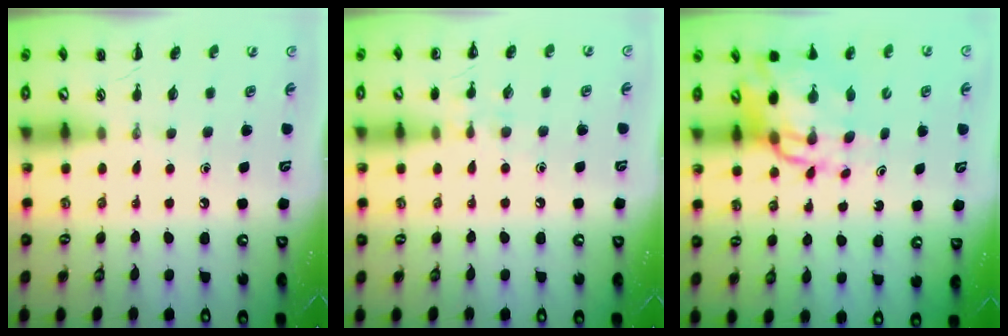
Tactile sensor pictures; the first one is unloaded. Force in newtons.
{"total": 6.2, "press": 5.9, "slide": 2.0}
{"total": 11.7, "press": 11.2, "slide": 3.4}